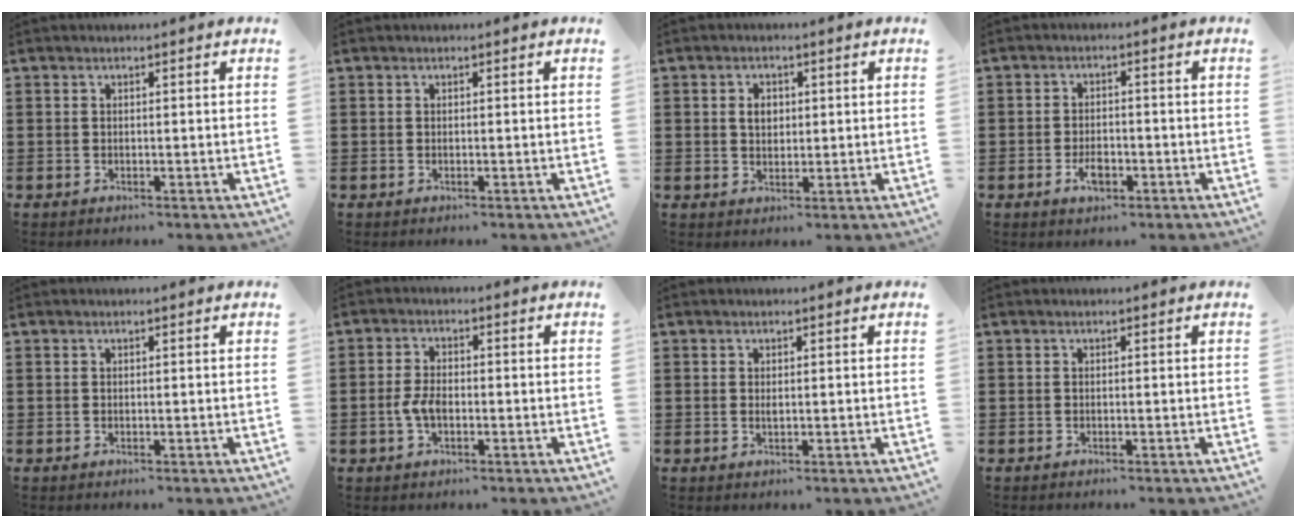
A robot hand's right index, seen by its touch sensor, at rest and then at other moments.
{"total": 0.0}
{"total": 2.6, "force": [0.5, 1.9, 1.7], "torque": [-0.038, 0.010, 0.008]}
{"total": 3.4, "force": [-1.4, 1.6, 2.6], "torque": [-0.052, -0.001, -0.026]}
{"total": 0.0}
{"total": 3.5, "force": [-0.9, 1.8, 2.9], "torque": [-0.076, -0.005, -0.023]}
{"total": 0.8, "force": [0.2, 0.2, 0.7], "torque": [-0.014, -0.001, 0.003]}
{"total": 0.0}